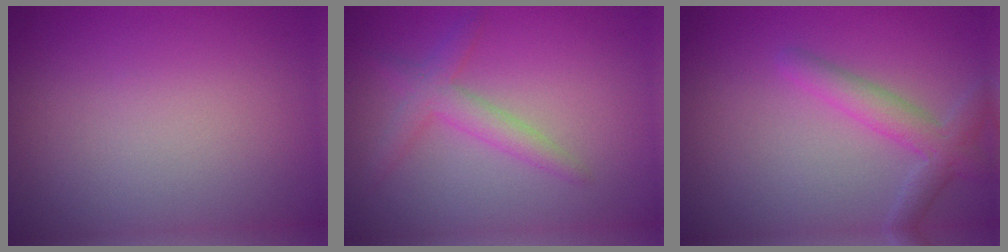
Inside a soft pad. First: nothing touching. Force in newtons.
{"total": 2.5, "press": 2.5, "slide": 0.1}
{"total": 2.8, "press": 2.8, "slide": 0.1}